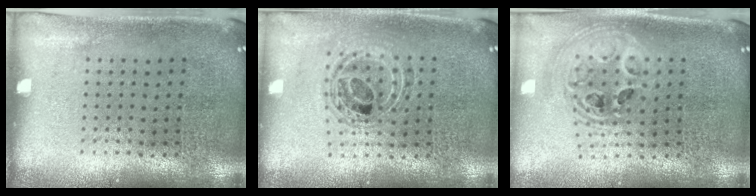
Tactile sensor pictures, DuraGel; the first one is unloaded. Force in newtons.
{"total": 0.9, "press": 0.9, "slide": 0.1}
{"total": 2.4, "press": 1.9, "slide": 1.4}